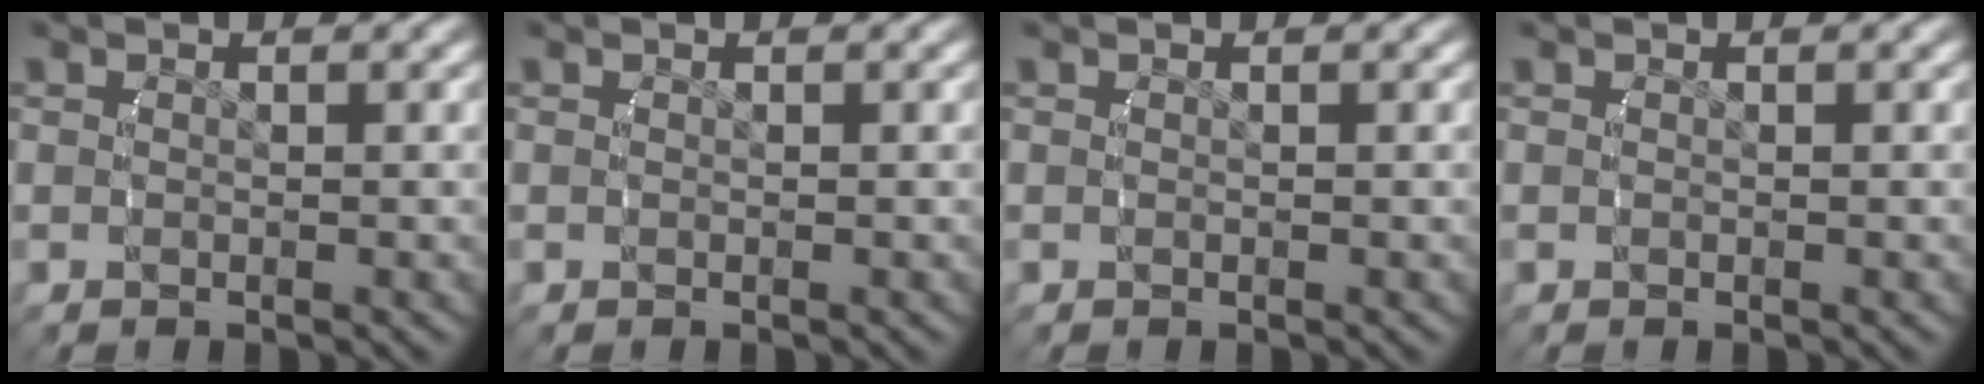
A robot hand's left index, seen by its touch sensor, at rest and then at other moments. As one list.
[{"total": 0.0}, {"total": 0.0}, {"total": 0.0}]